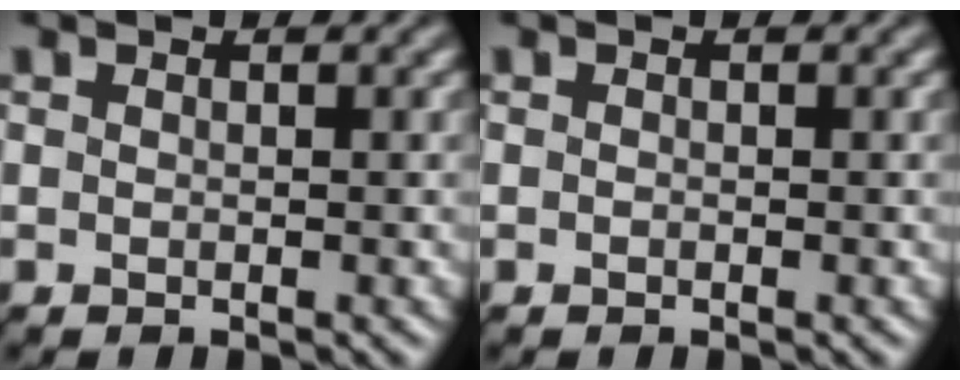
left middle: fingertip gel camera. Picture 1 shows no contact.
{"total": 0.0}